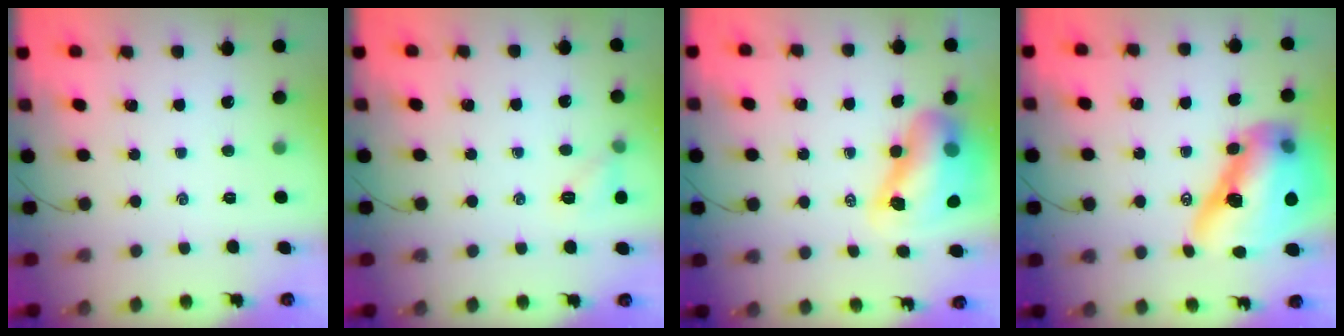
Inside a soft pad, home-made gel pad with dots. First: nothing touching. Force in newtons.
{"total": 6.3, "press": 6.0, "slide": 1.8}
{"total": 13.3, "press": 12.8, "slide": 3.6}
{"total": 19.4, "press": 18.6, "slide": 5.4}